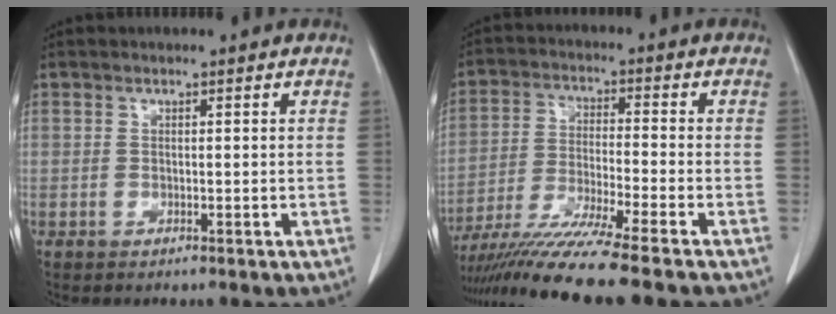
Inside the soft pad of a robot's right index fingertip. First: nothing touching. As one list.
[{"total": 12.9, "force": [-10.6, -1.9, 7.1], "torque": [-0.120, -0.036, -0.182]}]